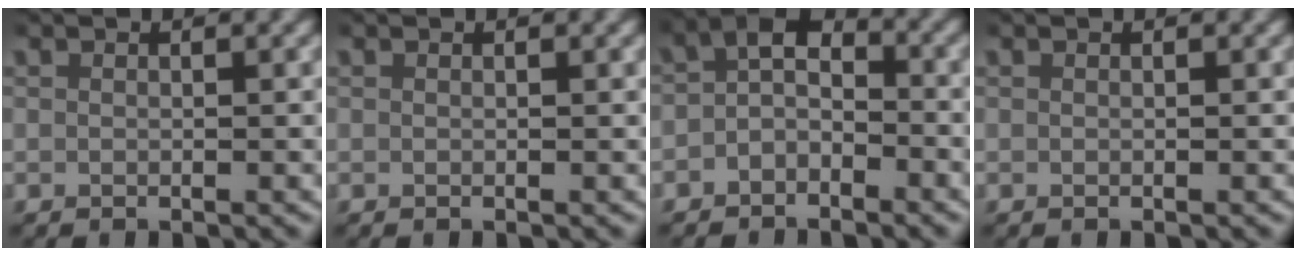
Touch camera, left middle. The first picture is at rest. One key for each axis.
{"total": 0.0}
{"total": 3.7, "fx": -0.9, "fy": 2.8, "fz": 2.3, "tx": -0.029, "ty": -0.004, "tz": -0.027}
{"total": 0.0}